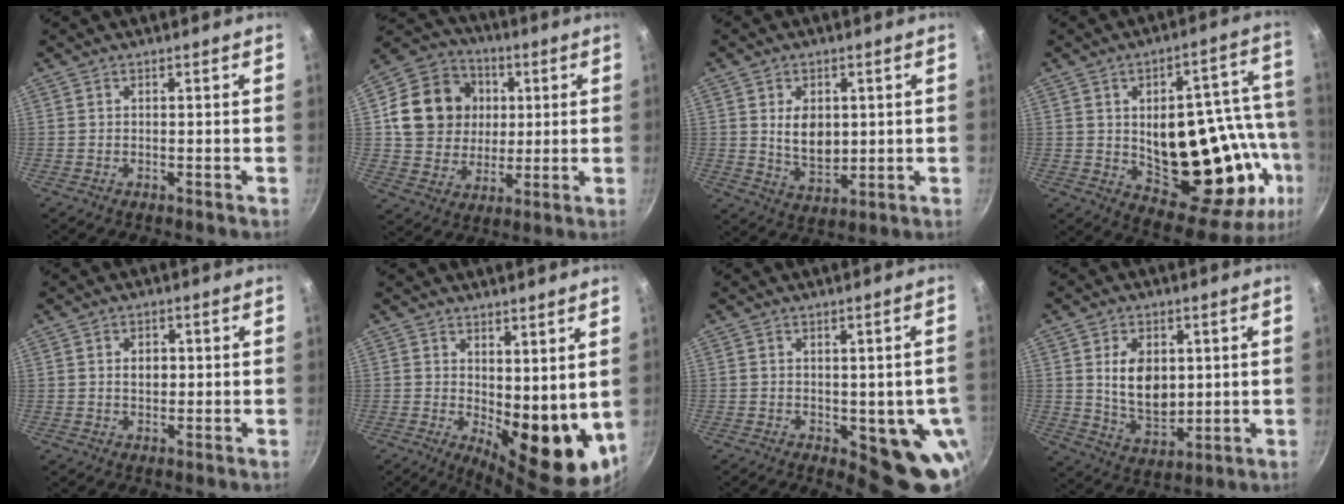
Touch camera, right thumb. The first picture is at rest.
{"total": 16.7, "force": [3.0, 14.6, 7.4], "torque": [-0.112, 0.013, 0.050]}
{"total": 7.7, "force": [1.3, 5.3, 5.4], "torque": [-0.071, -0.023, 0.032]}
{"total": 25.1, "force": [-2.4, 12.8, 21.5], "torque": [-0.238, -0.004, -0.011]}
{"total": 3.3, "force": [0.4, 2.4, 2.3], "torque": [-0.023, 0.001, 0.006]}
{"total": 12.9, "force": [2.2, 5.9, 11.3], "torque": [-0.117, -0.038, 0.046]}
{"total": 10.9, "force": [-2.0, 4.9, 9.5], "torque": [-0.073, -0.015, -0.020]}
{"total": 10.6, "force": [1.9, 7.2, 7.5], "torque": [-0.106, -0.026, 0.044]}